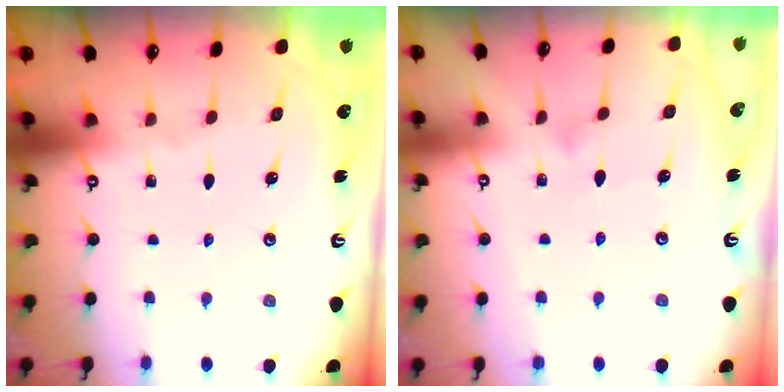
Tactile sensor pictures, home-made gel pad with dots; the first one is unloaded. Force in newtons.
{"total": 4.9, "press": 4.9, "slide": 0.4}